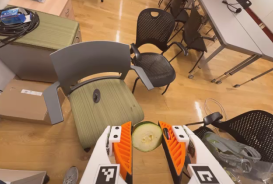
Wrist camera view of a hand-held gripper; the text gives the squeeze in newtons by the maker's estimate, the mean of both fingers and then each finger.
{"total": 10.6, "left": 11.2, "right": 10.1}